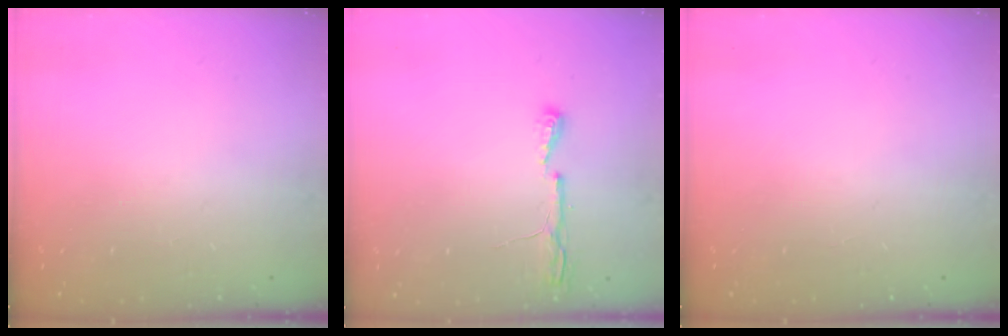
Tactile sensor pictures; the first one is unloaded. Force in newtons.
{"total": 4.3, "press": 4.2, "slide": 0.6}
{"total": 0.0}